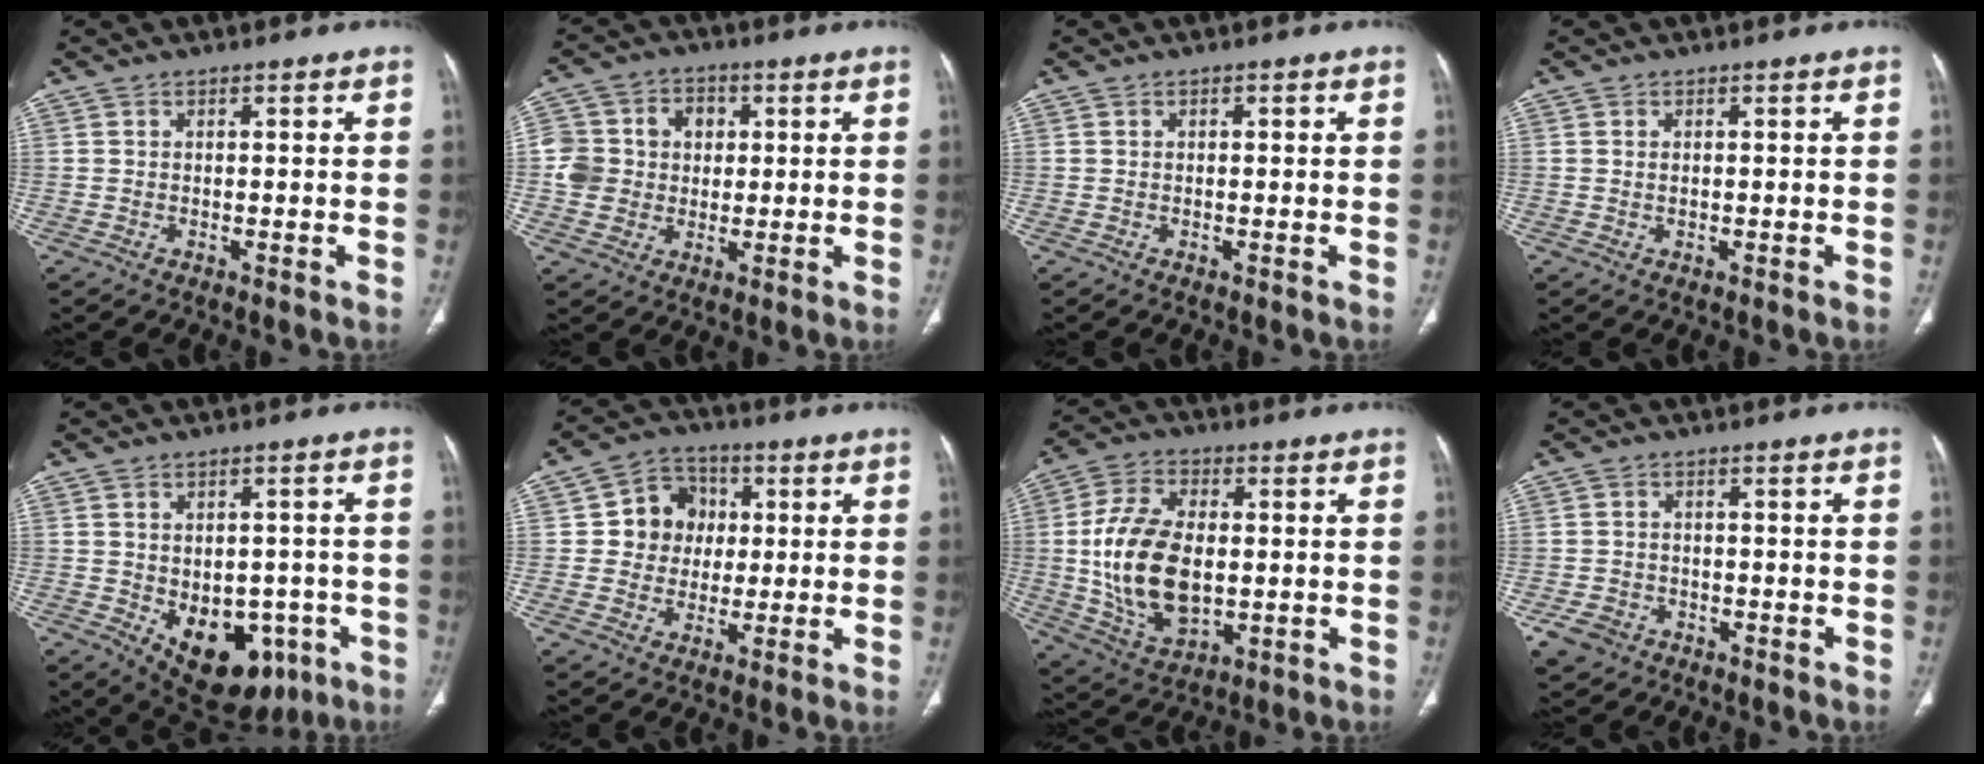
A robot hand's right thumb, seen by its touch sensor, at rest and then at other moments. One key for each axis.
{"total": 10.3, "fx": 0.7, "fy": 9.4, "fz": 4.1, "tx": -0.051, "ty": 0.016, "tz": 0.012}
{"total": 0.6, "fx": 0.2, "fy": 0.3, "fz": 0.5, "tx": -0.005, "ty": 0.001, "tz": 0.004}
{"total": 0.7, "fx": 0.2, "fy": 0.4, "fz": 0.5, "tx": -0.011, "ty": 0.000, "tz": 0.007}
{"total": 14.7, "fx": -5.3, "fy": 9.6, "fz": 9.8, "tx": -0.109, "ty": 0.016, "tz": -0.053}
{"total": 9.1, "fx": 1.0, "fy": 8.4, "fz": 3.5, "tx": -0.007, "ty": 0.009, "tz": 0.009}
{"total": 17.6, "fx": -0.3, "fy": 10.5, "fz": 14.2, "tx": -0.265, "ty": -0.003, "tz": 0.008}
{"total": 4.9, "fx": -2.5, "fy": 3.9, "fz": 1.6, "tx": -0.033, "ty": 0.013, "tz": -0.037}